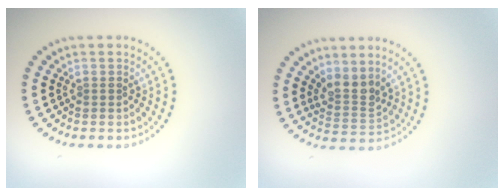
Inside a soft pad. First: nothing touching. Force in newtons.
{"total": 2.6, "press": 2.0, "slide": 1.7}